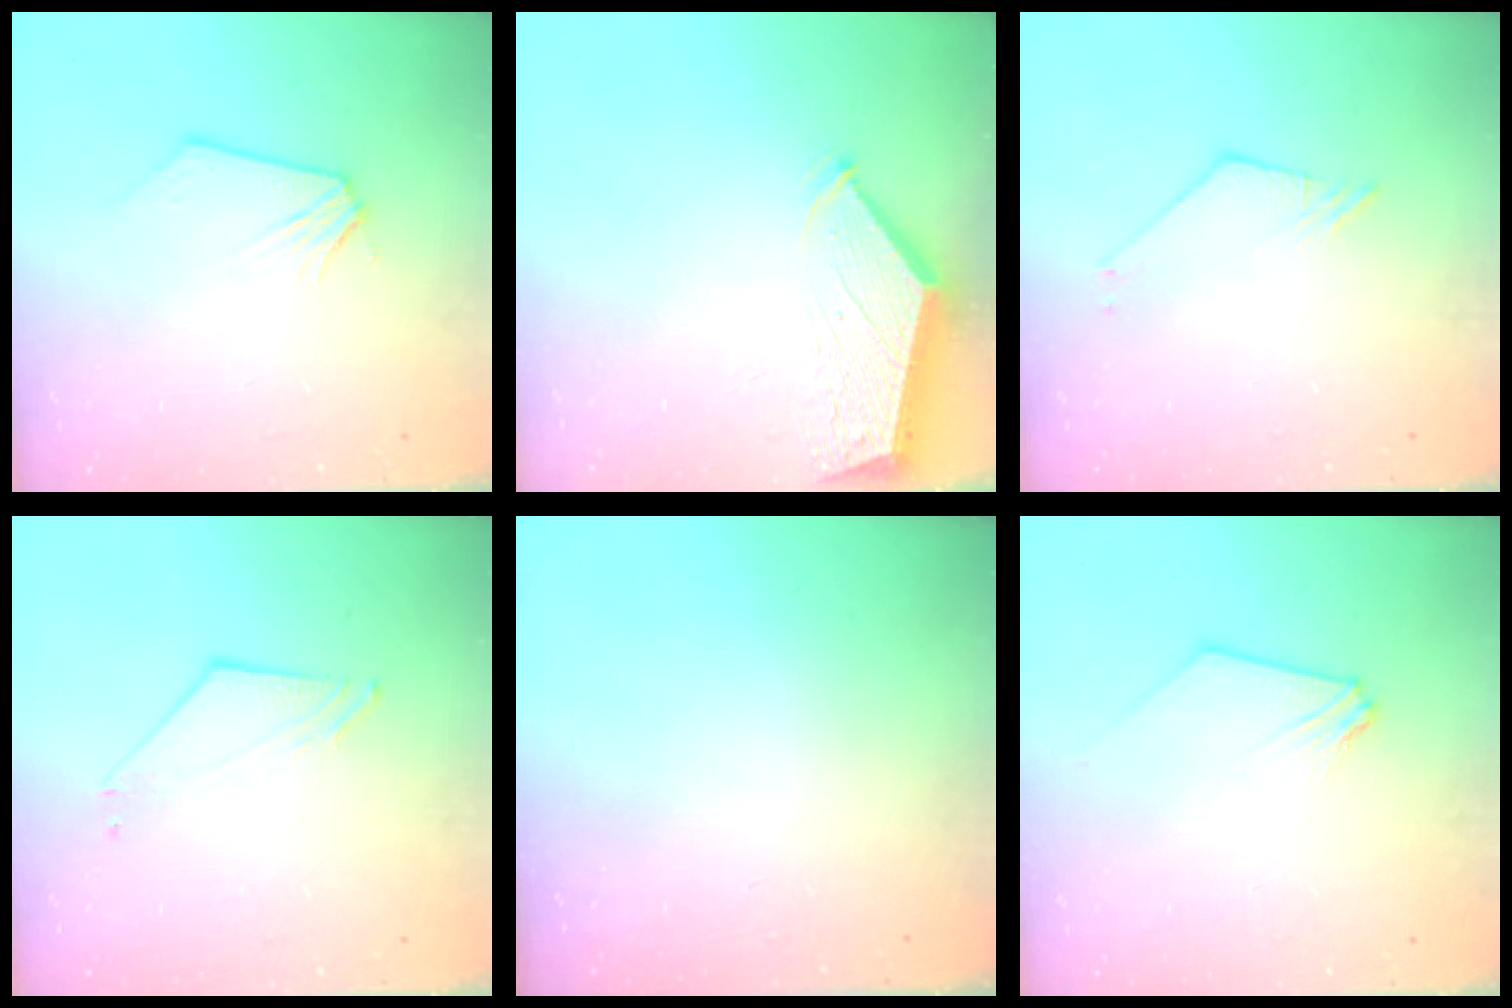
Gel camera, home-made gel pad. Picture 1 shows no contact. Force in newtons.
{"total": 2.9, "press": 2.9, "slide": 0.4}
{"total": 2.2, "press": 2.2, "slide": 0.1}
{"total": 3.5, "press": 3.5, "slide": 0.0}
{"total": 0.0}
{"total": 0.0}